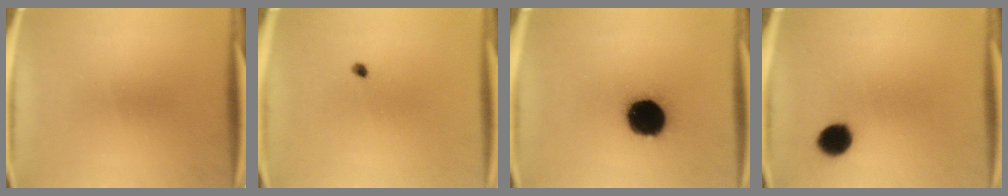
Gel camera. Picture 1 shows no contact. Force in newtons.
{"total": 0.9}
{"total": 18.6}
{"total": 6.4}